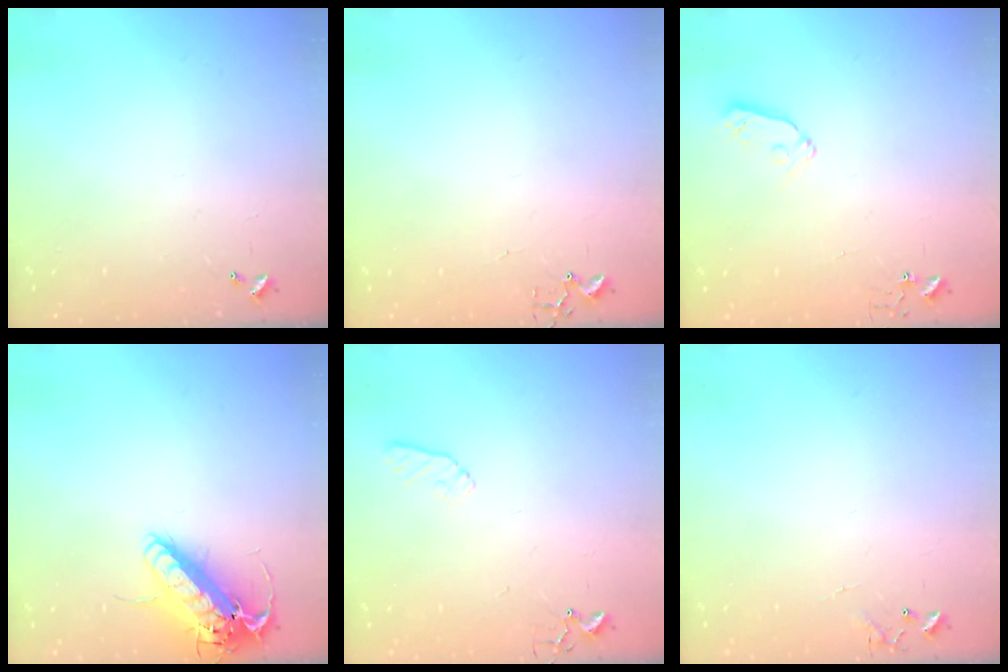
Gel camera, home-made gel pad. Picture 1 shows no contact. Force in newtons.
{"total": 7.3, "press": 7.3, "slide": 0.5}
{"total": 5.9, "press": 5.8, "slide": 1.0}
{"total": 17.1, "press": 16.8, "slide": 3.3}
{"total": 5.8, "press": 5.7, "slide": 0.8}
{"total": 5.9, "press": 5.9, "slide": 0.7}